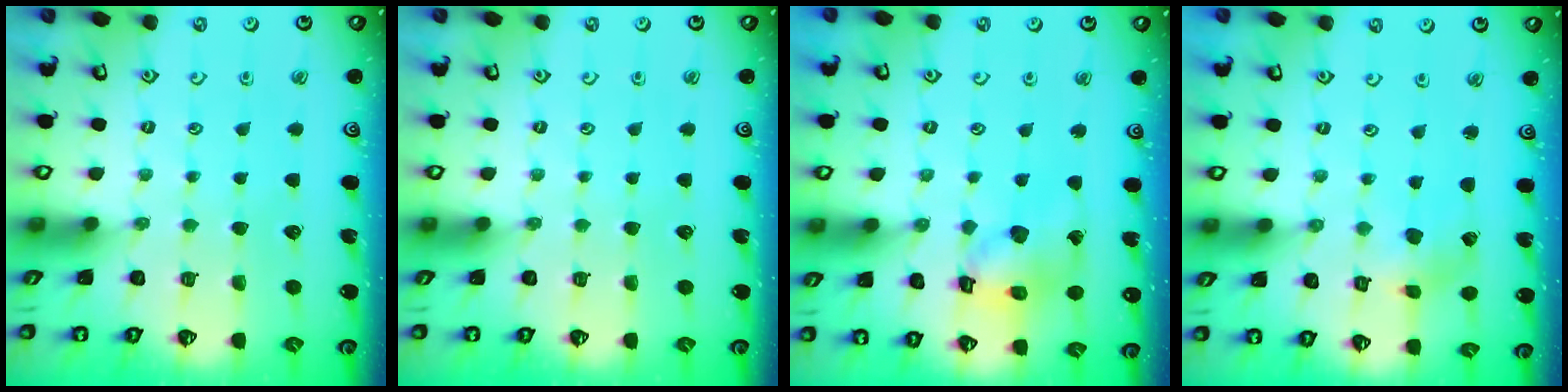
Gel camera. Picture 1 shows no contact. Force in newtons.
{"total": 0.0}
{"total": 13.4, "press": 13.3, "slide": 1.8}
{"total": 1.4, "press": 1.3, "slide": 0.3}